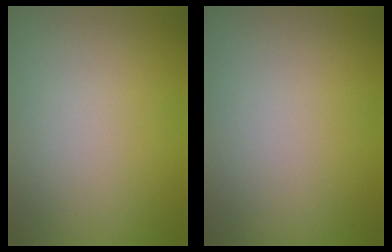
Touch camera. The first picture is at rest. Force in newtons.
{"total": 0.0}